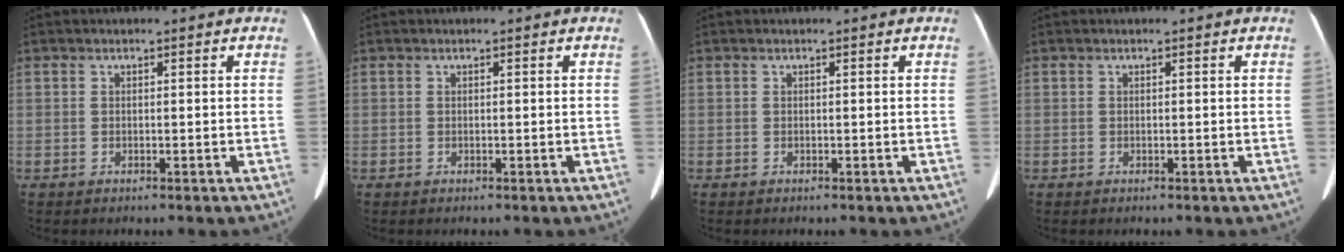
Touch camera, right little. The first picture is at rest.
{"total": 0.0}
{"total": 0.0}
{"total": 0.0}